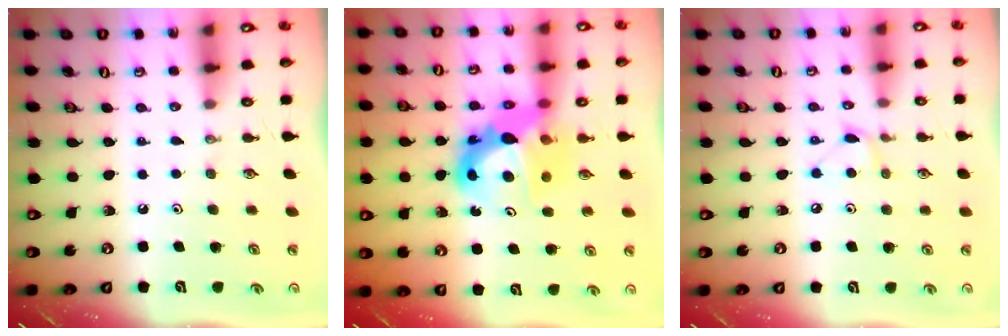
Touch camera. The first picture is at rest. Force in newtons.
{"total": 12.7, "press": 12.6, "slide": 1.2}
{"total": 6.1, "press": 6.0, "slide": 0.7}